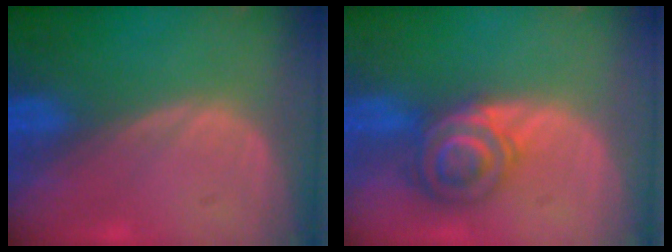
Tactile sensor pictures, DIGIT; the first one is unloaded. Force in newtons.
{"total": 7.1, "press": 6.0, "slide": 3.8}